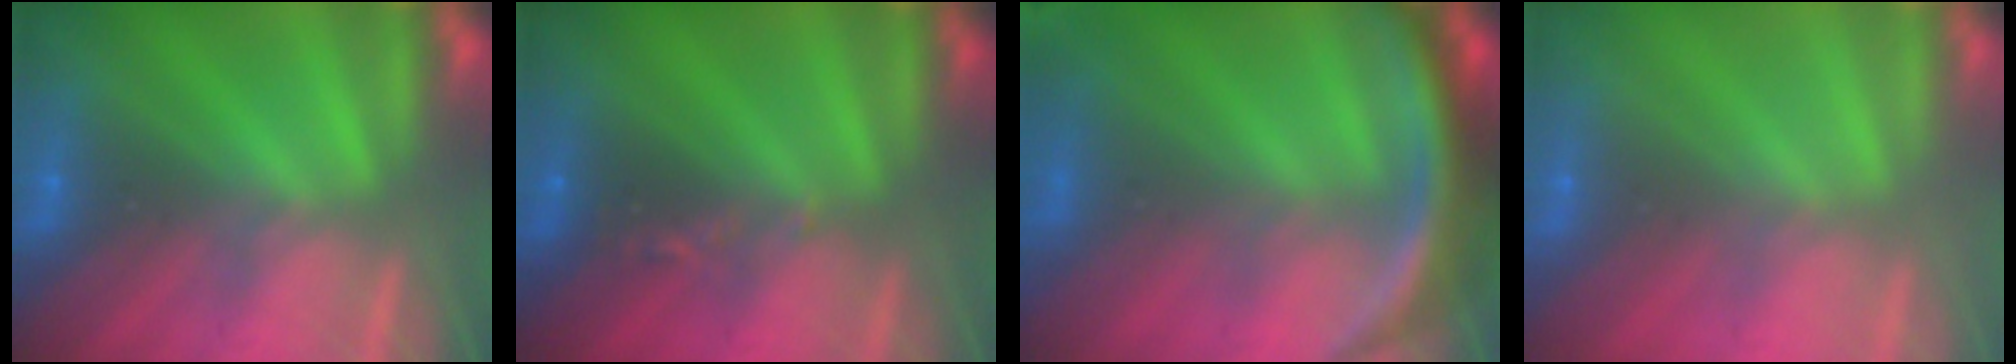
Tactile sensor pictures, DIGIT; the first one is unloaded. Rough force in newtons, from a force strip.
{"total": 2.4}
{"total": 11.6}
{"total": 3.1}